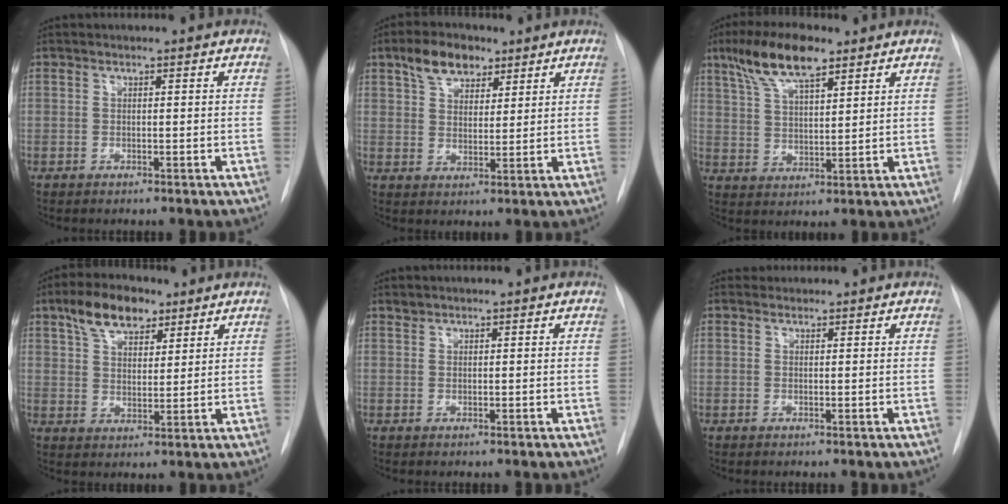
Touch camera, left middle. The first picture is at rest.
{"total": 6.8, "force": [4.4, 3.8, 3.6], "torque": [-0.063, 0.016, 0.080]}
{"total": 10.4, "force": [6.8, 2.8, 7.3], "torque": [-0.145, 0.020, 0.128]}
{"total": 8.5, "force": [5.5, 4.1, 5.1], "torque": [-0.094, 0.018, 0.099]}
{"total": 0.7, "force": [0.6, 0.3, 0.0], "torque": [-0.002, 0.005, 0.011]}
{"total": 0.9, "force": [0.7, 0.4, -0.2], "torque": [0.002, 0.008, 0.011]}